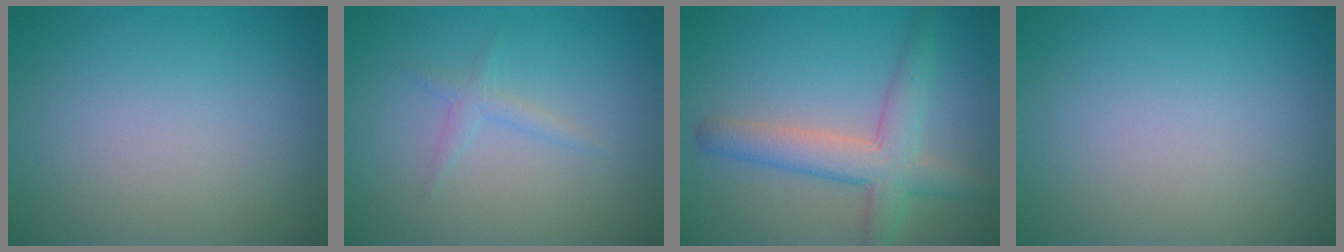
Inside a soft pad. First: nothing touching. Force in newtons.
{"total": 1.2, "press": 1.2, "slide": 0.1}
{"total": 4.7, "press": 4.7, "slide": 0.2}
{"total": 0.0}